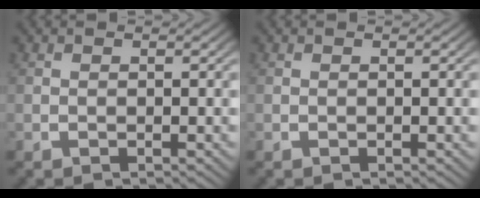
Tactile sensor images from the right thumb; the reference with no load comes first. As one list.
[{"total": 0.0}]